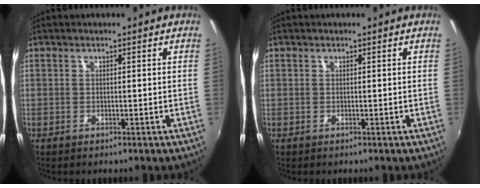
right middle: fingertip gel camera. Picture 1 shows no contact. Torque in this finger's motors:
{"motor_torque": [-1.02, 0.57, -0.53, -0.16]}